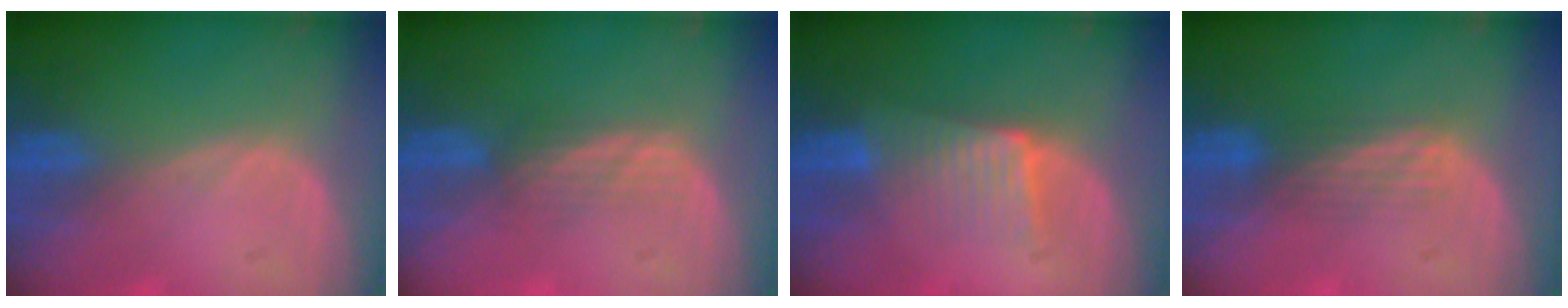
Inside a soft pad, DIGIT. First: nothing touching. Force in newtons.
{"total": 2.8, "press": 2.5, "slide": 1.2}
{"total": 5.7, "press": 5.4, "slide": 1.9}
{"total": 2.7, "press": 2.6, "slide": 0.8}